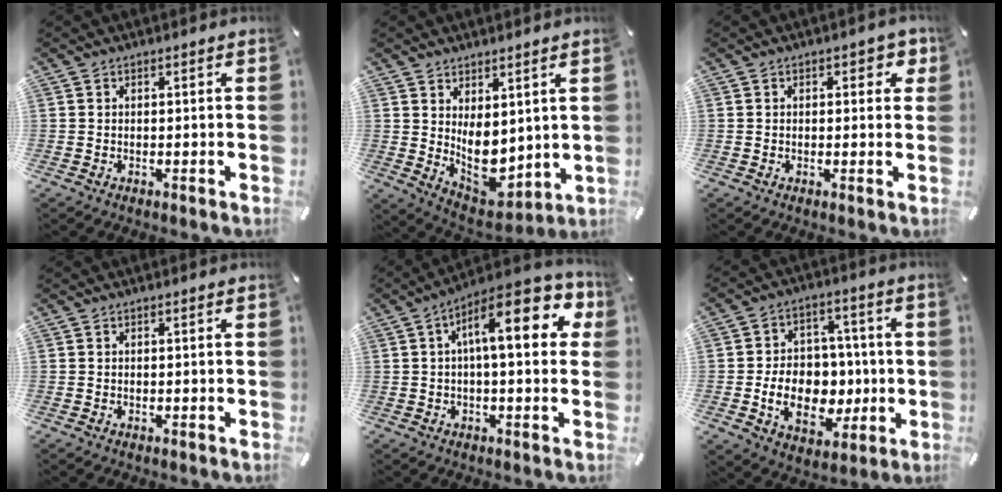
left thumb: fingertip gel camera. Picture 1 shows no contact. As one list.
[{"total": 9.1, "force": [1.5, 6.9, 5.8], "torque": [-0.070, -0.035, 0.038]}, {"total": 3.1, "force": [0.9, 1.9, 2.2], "torque": [-0.015, -0.003, 0.006]}, {"total": 0.0}, {"total": 15.8, "force": [4.6, 5.7, 14.0], "torque": [-0.203, -0.023, 0.068]}, {"total": 13.9, "force": [-2.5, 10.9, 8.2], "torque": [-0.148, 0.008, -0.035]}]